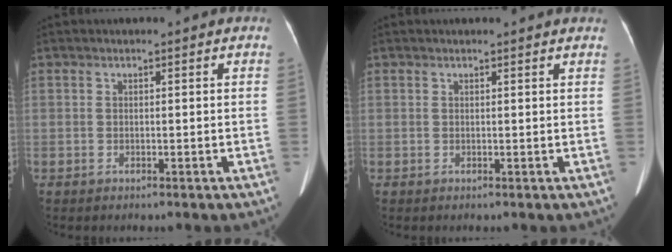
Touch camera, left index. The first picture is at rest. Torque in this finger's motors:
{"motor_torque": [-0.11, -0.36, -0.01, -0.01]}